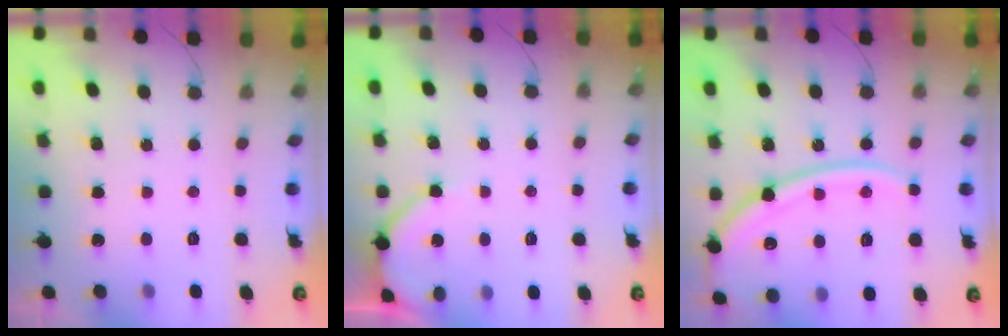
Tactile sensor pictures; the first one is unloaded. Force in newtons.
{"total": 4.9, "press": 4.8, "slide": 0.5}
{"total": 16.2, "press": 16.2, "slide": 1.5}